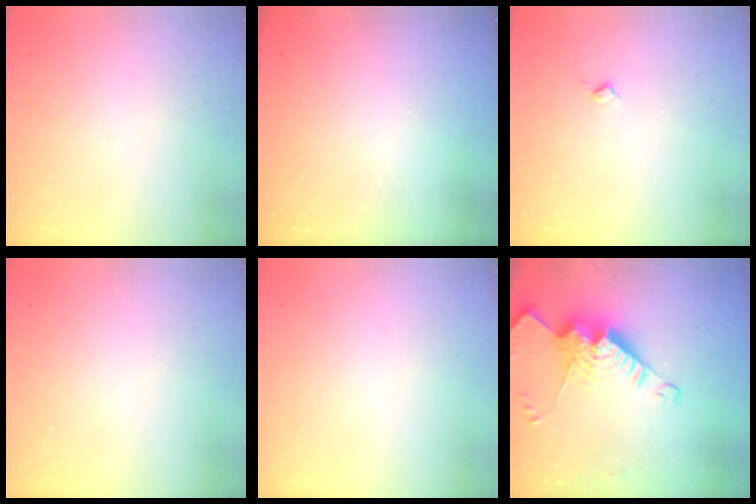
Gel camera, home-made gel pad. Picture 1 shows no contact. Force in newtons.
{"total": 0.0}
{"total": 5.6, "press": 5.6, "slide": 0.7}
{"total": 0.0}
{"total": 0.0}
{"total": 18.6, "press": 18.5, "slide": 2.0}